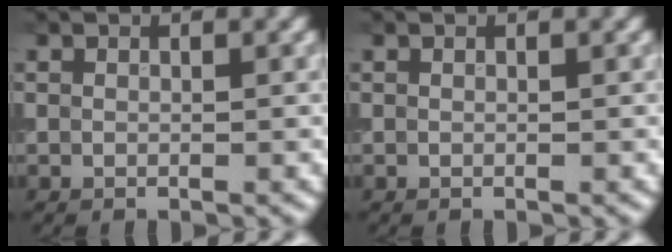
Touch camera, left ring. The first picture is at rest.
{"total": 0.0}